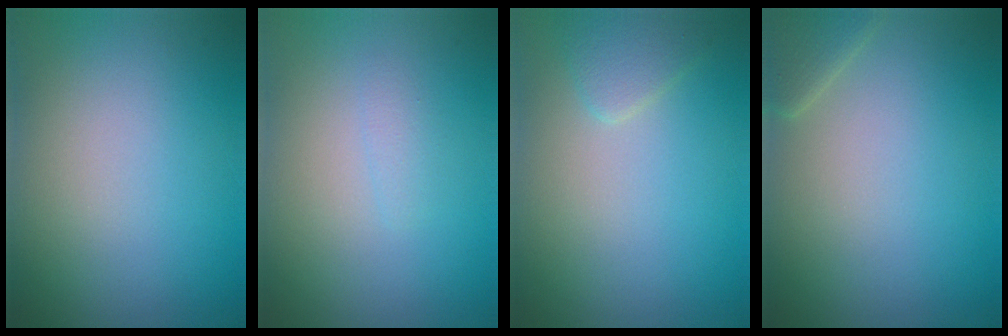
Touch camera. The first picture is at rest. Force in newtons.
{"total": 0.7, "press": 0.7, "slide": 0.0}
{"total": 1.5, "press": 1.5, "slide": 0.1}
{"total": 1.7, "press": 1.7, "slide": 0.1}